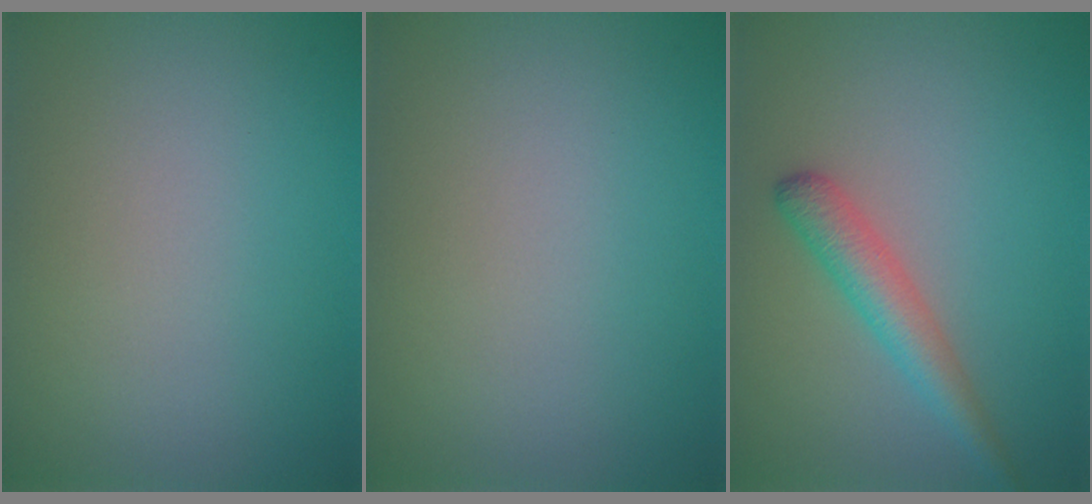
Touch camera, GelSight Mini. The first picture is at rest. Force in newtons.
{"total": 0.0}
{"total": 3.1, "press": 3.1, "slide": 0.1}